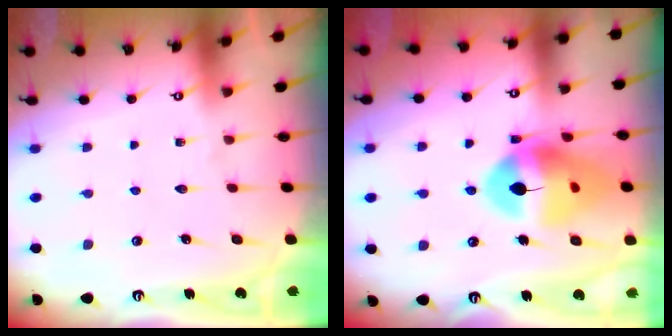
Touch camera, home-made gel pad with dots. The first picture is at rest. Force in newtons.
{"total": 16.7, "press": 16.6, "slide": 2.4}